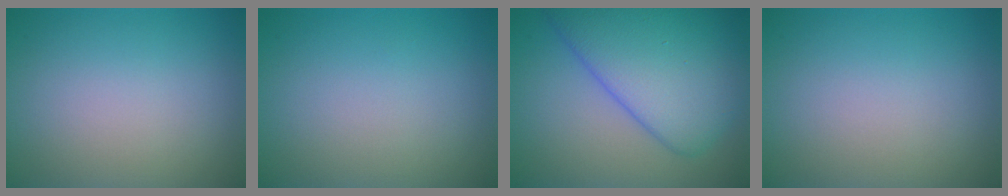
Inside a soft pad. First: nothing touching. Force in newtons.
{"total": 0.0}
{"total": 8.9, "press": 8.9, "slide": 0.1}
{"total": 0.0}